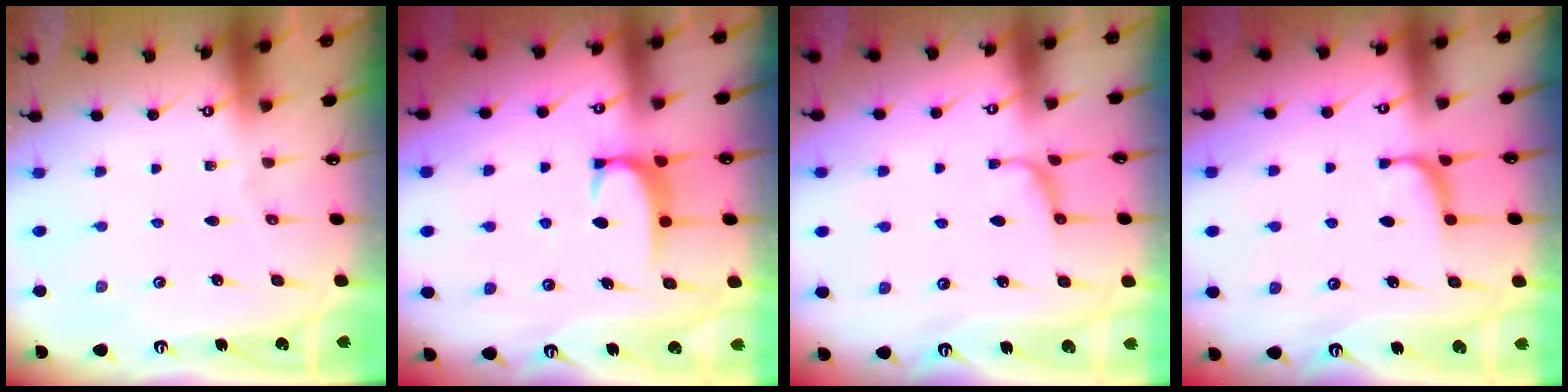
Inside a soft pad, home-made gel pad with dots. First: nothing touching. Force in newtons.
{"total": 1.8, "press": 1.7, "slide": 0.5}
{"total": 0.9, "press": 0.2, "slide": 0.9}
{"total": 2.2, "press": 2.2, "slide": 0.3}